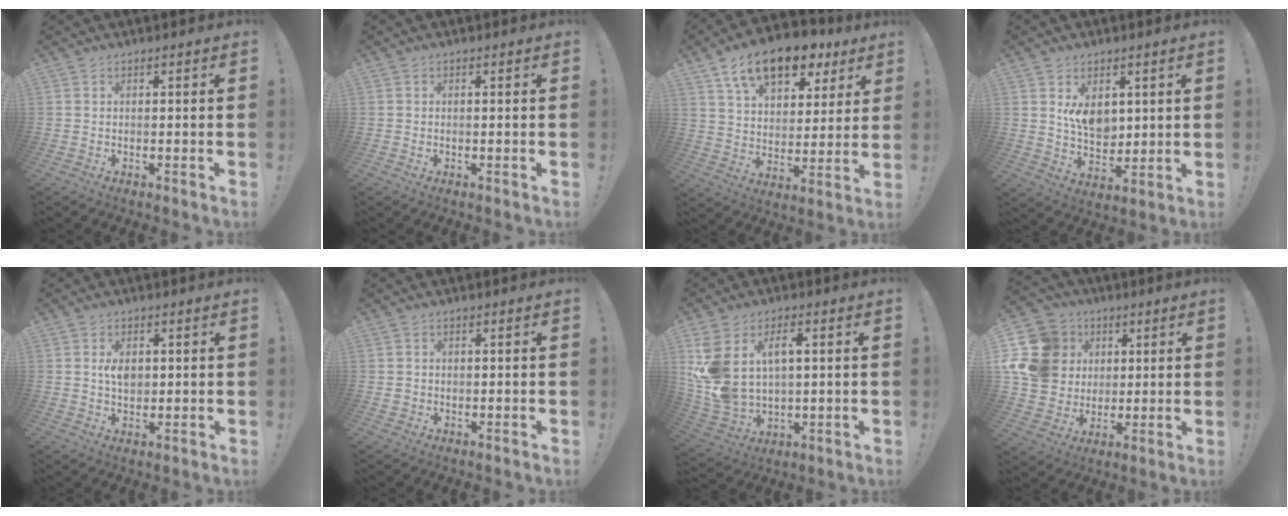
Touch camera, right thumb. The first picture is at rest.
{"total": 0.0}
{"total": 16.9, "force": [10.7, 9.1, 9.3], "torque": [-0.151, -0.061, 0.192]}
{"total": 8.7, "force": [3.5, 6.1, 5.1], "torque": [-0.069, -0.018, 0.071]}
{"total": 4.4, "force": [0.8, 2.9, 3.2], "torque": [-0.041, -0.002, 0.012]}
{"total": 1.5, "force": [0.4, 1.4, 0.3], "torque": [0.002, -0.002, 0.007]}
{"total": 13.2, "force": [4.3, 8.2, 9.3], "torque": [-0.191, -0.017, 0.083]}
{"total": 18.1, "force": [3.9, 15.8, 8.0], "torque": [-0.139, -0.009, 0.095]}